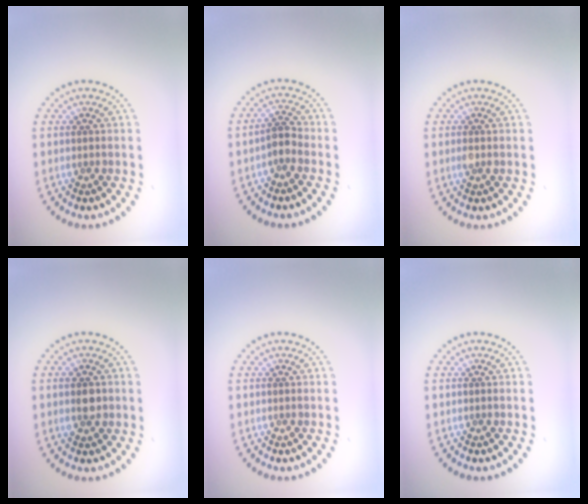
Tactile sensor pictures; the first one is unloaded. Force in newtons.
{"total": 1.7, "press": 1.4, "slide": 0.9}
{"total": 0.6, "press": 0.5, "slide": 0.3}
{"total": 1.9, "press": 1.9, "slide": 0.3}
{"total": 0.0}
{"total": 0.0}